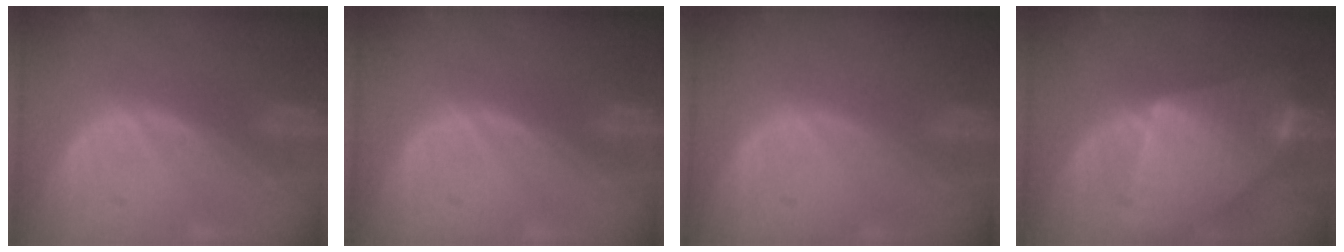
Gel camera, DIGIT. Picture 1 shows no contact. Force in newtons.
{"total": 0.0}
{"total": 0.0}
{"total": 9.1, "press": 9.1, "slide": 0.4}